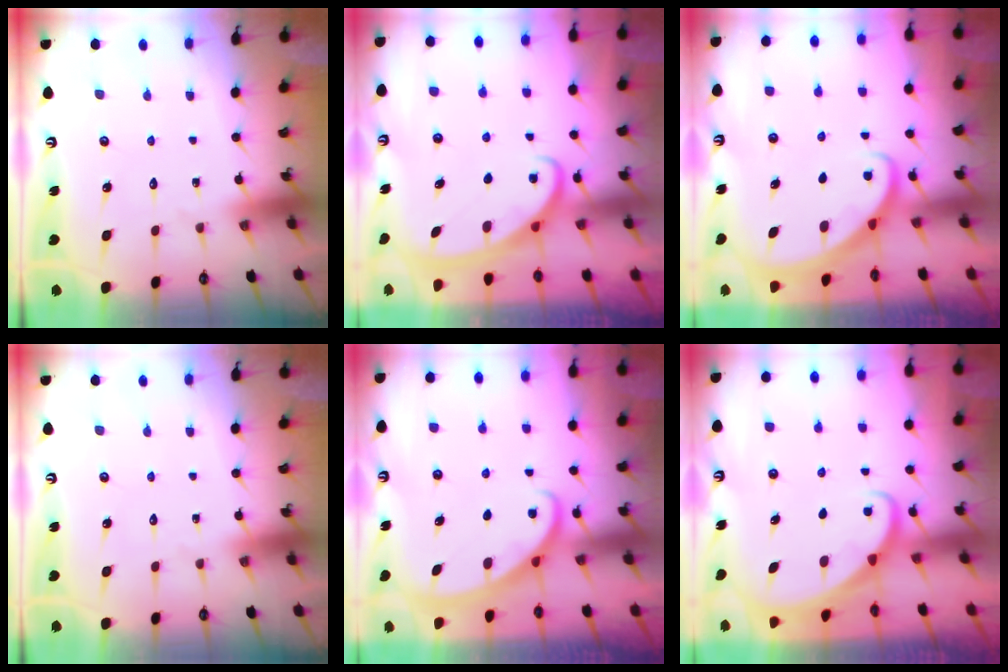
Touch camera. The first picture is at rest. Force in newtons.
{"total": 2.7, "press": 2.7, "slide": 0.4}
{"total": 2.5, "press": 2.5, "slide": 0.3}
{"total": 0.0}
{"total": 2.7, "press": 2.7, "slide": 0.1}
{"total": 1.8, "press": 1.8, "slide": 0.2}